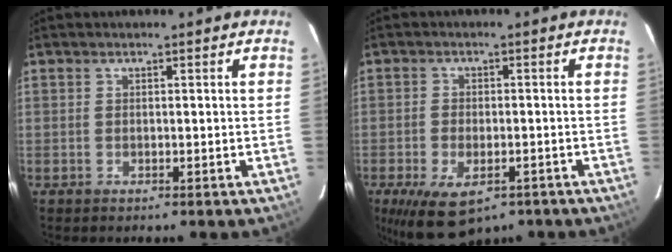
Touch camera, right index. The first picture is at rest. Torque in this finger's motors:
{"motor_torque": [1.19, -0.76, 0.55, 0.12]}